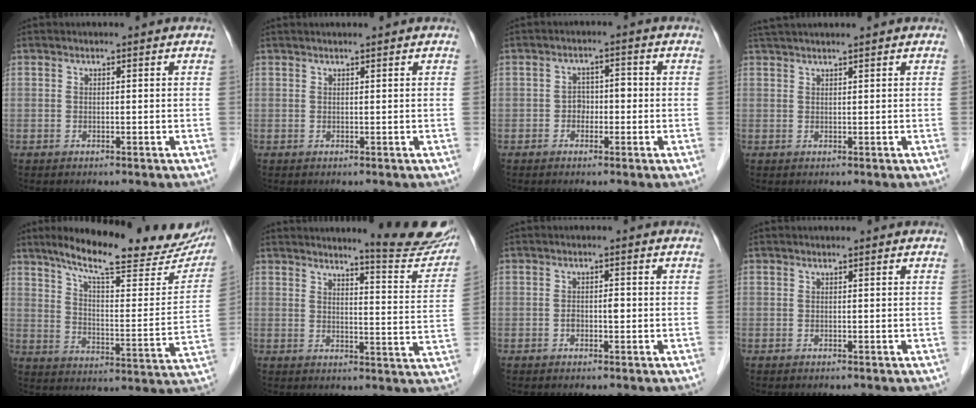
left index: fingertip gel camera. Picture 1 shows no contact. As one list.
[{"total": 1.6, "force": [1.4, -0.2, 0.7], "torque": [-0.007, 0.019, 0.027]}, {"total": 2.6, "force": [-0.8, 1.9, 1.6], "torque": [-0.022, 0.015, -0.014]}, {"total": 5.2, "force": [4.5, -0.5, 2.6], "torque": [-0.038, 0.036, 0.080]}, {"total": 25.2, "force": [20.5, 4.4, 14.1], "torque": [-0.202, -0.021, 0.272]}, {"total": 11.6, "force": [10.8, 0.4, 4.1], "torque": [-0.040, -0.050, 0.120]}, {"total": 1.7, "force": [-0.4, 0.8, 1.5], "torque": [-0.025, 0.006, -0.006]}, {"total": 0.0}]